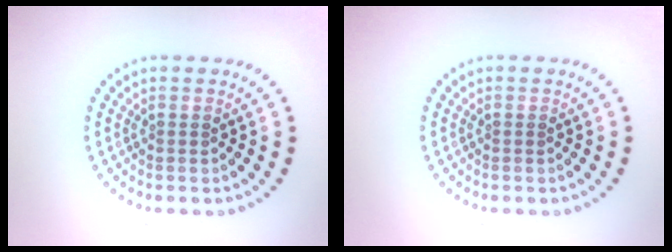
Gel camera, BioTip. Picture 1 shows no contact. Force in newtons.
{"total": 0.0}